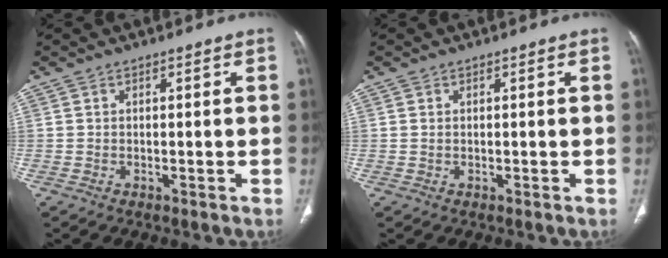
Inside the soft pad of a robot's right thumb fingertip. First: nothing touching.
{"total": 0.0}